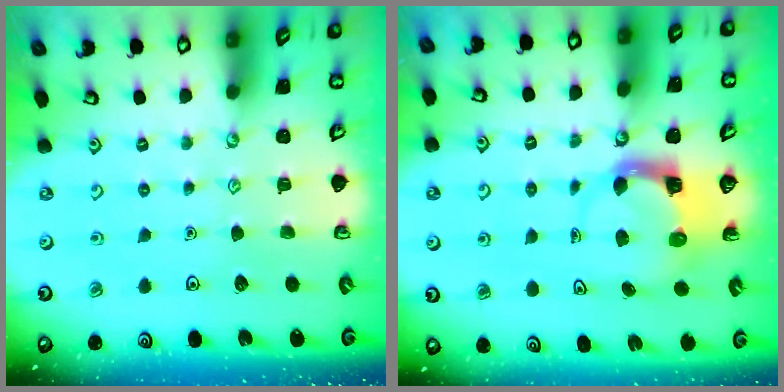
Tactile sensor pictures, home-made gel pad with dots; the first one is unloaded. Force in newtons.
{"total": 3.6, "press": 3.6, "slide": 0.6}